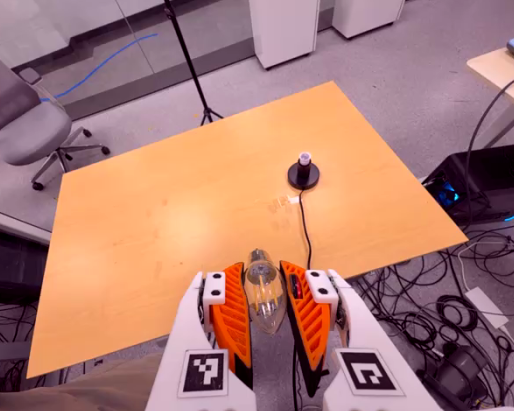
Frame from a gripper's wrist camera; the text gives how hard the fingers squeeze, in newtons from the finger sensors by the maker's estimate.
{"total": 21.5, "left": 23.6, "right": 19.4}